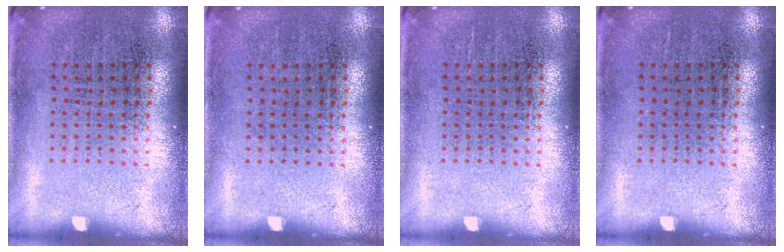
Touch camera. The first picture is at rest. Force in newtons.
{"total": 0.0}
{"total": 0.0}
{"total": 0.0}